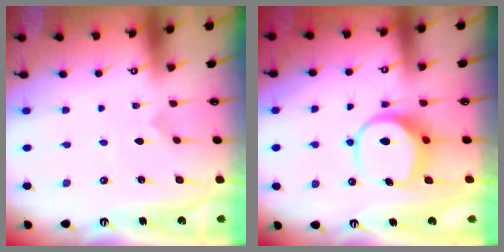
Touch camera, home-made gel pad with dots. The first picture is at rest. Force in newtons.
{"total": 7.1, "press": 7.1, "slide": 0.9}